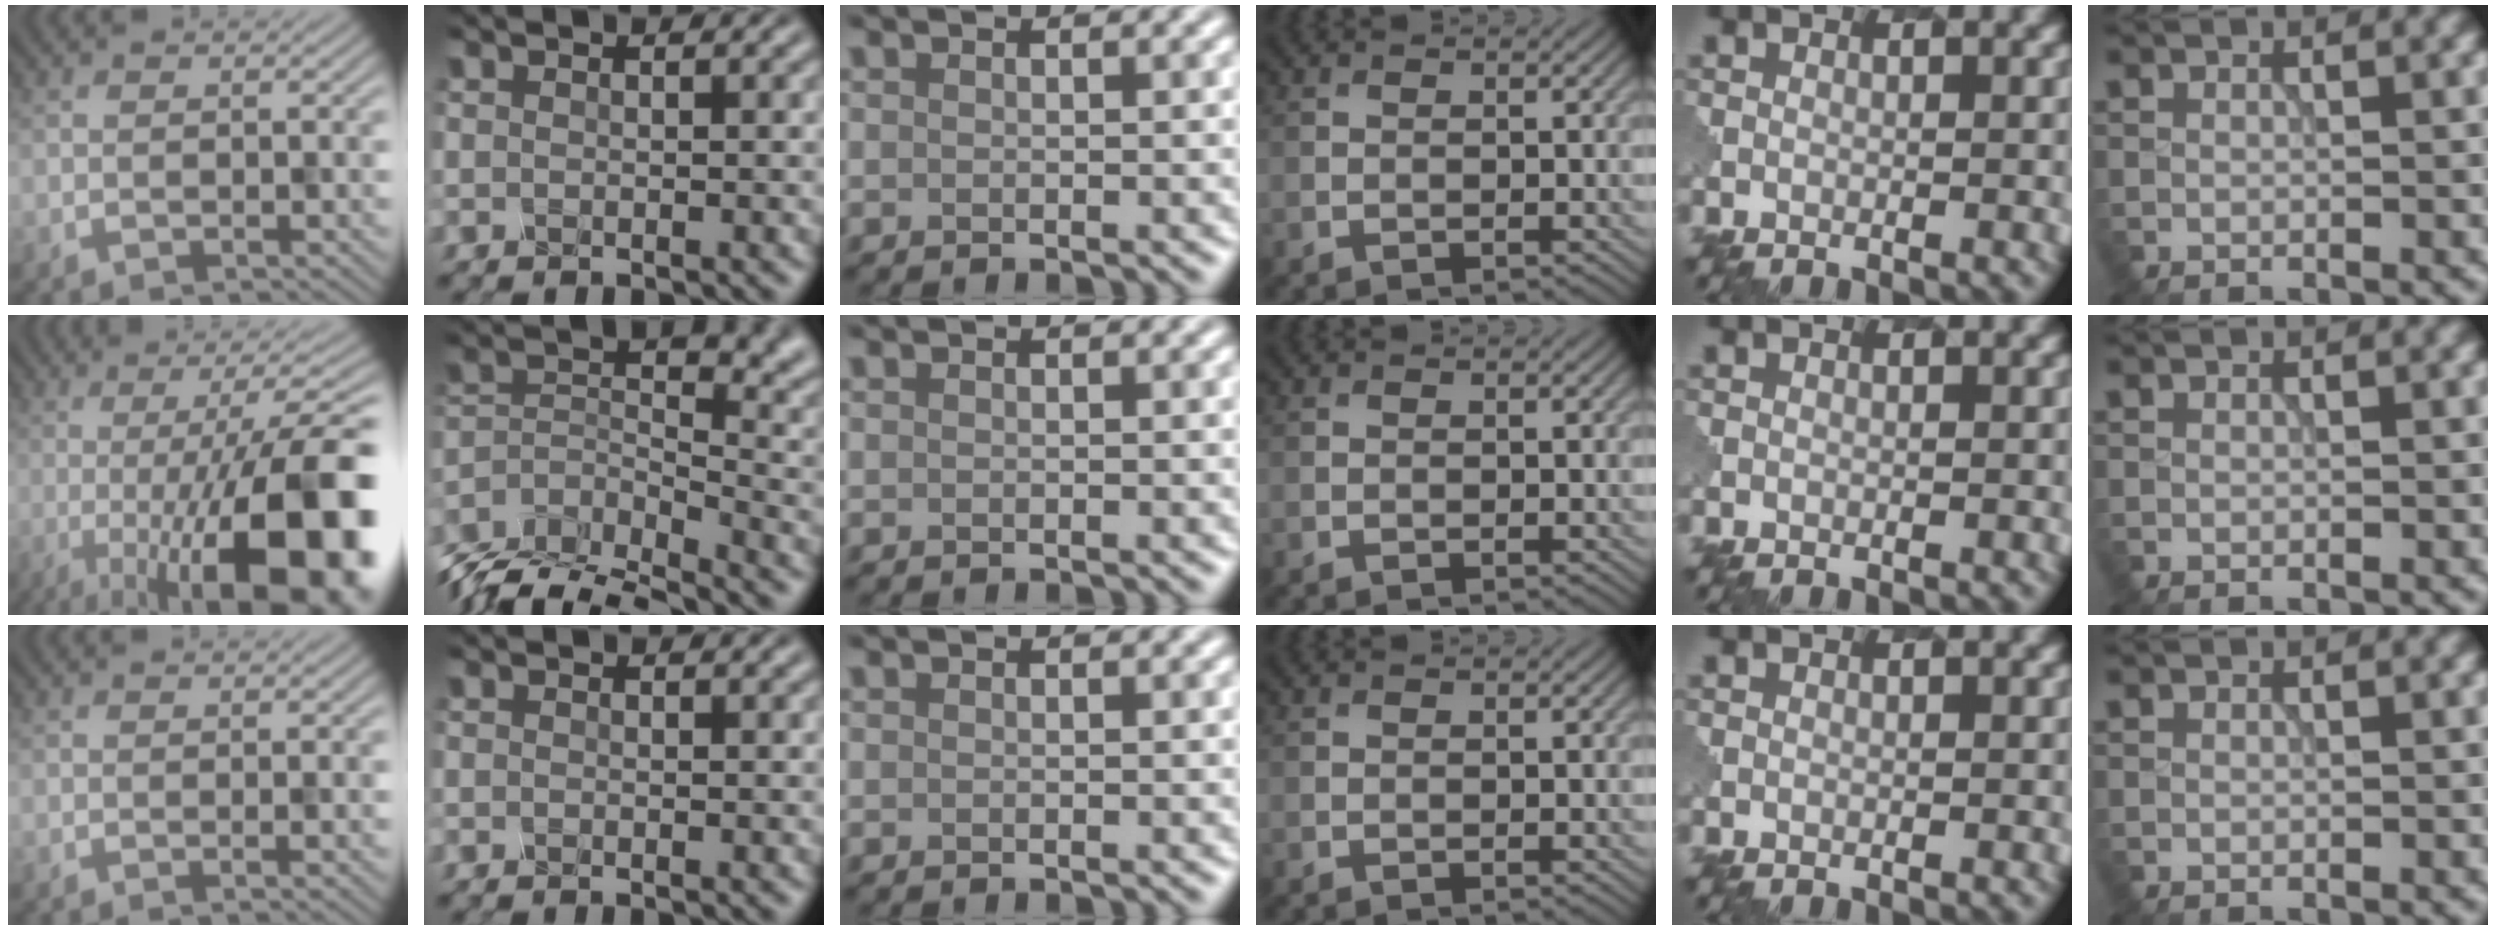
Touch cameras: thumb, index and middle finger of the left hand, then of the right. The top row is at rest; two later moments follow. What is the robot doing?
{"motion": "dispense", "object": "syringe"}